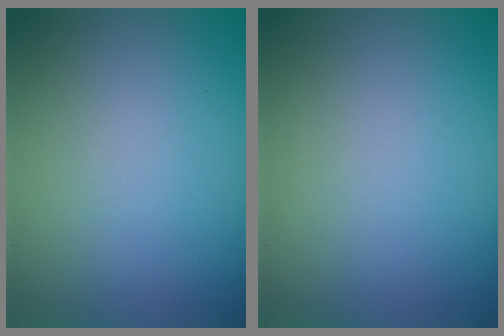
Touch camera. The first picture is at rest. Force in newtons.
{"total": 0.0}